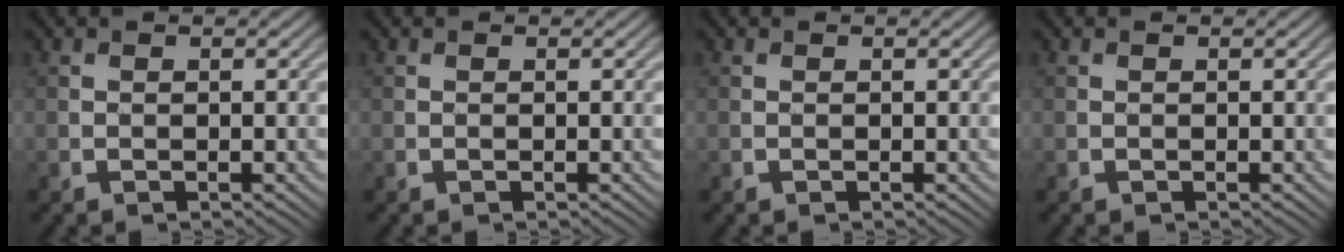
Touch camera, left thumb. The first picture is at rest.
{"total": 0.0}
{"total": 0.0}
{"total": 0.0}